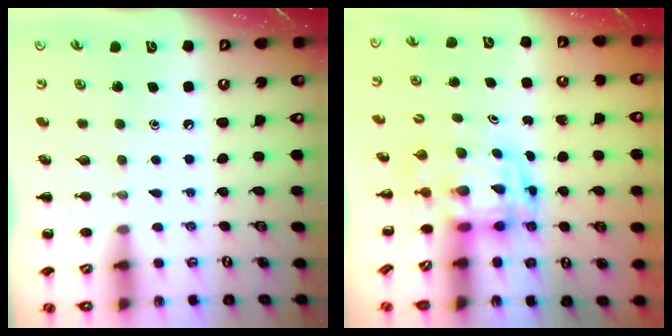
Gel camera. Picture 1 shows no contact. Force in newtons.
{"total": 3.2, "press": 3.1, "slide": 0.6}